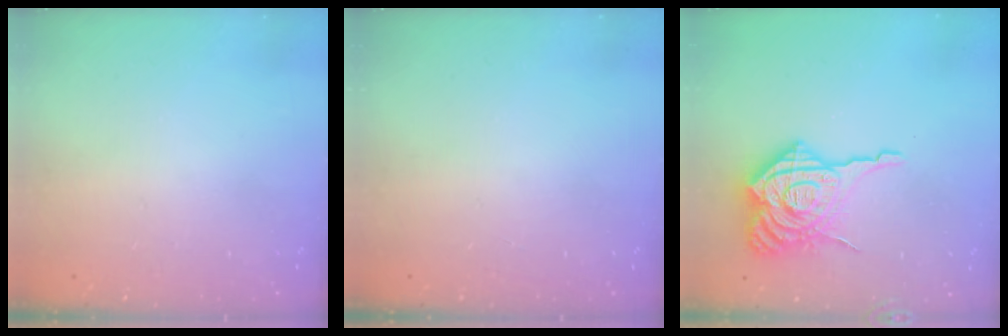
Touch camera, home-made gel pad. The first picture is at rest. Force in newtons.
{"total": 0.0}
{"total": 20.1, "press": 20.0, "slide": 2.1}